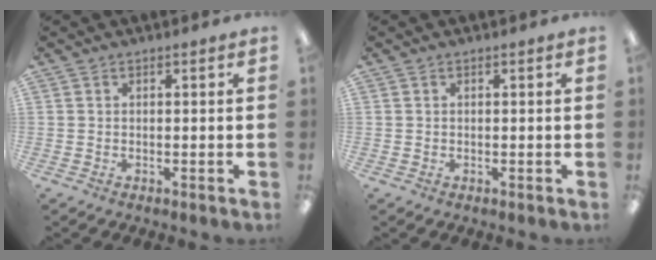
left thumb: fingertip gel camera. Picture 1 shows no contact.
{"total": 0.0}